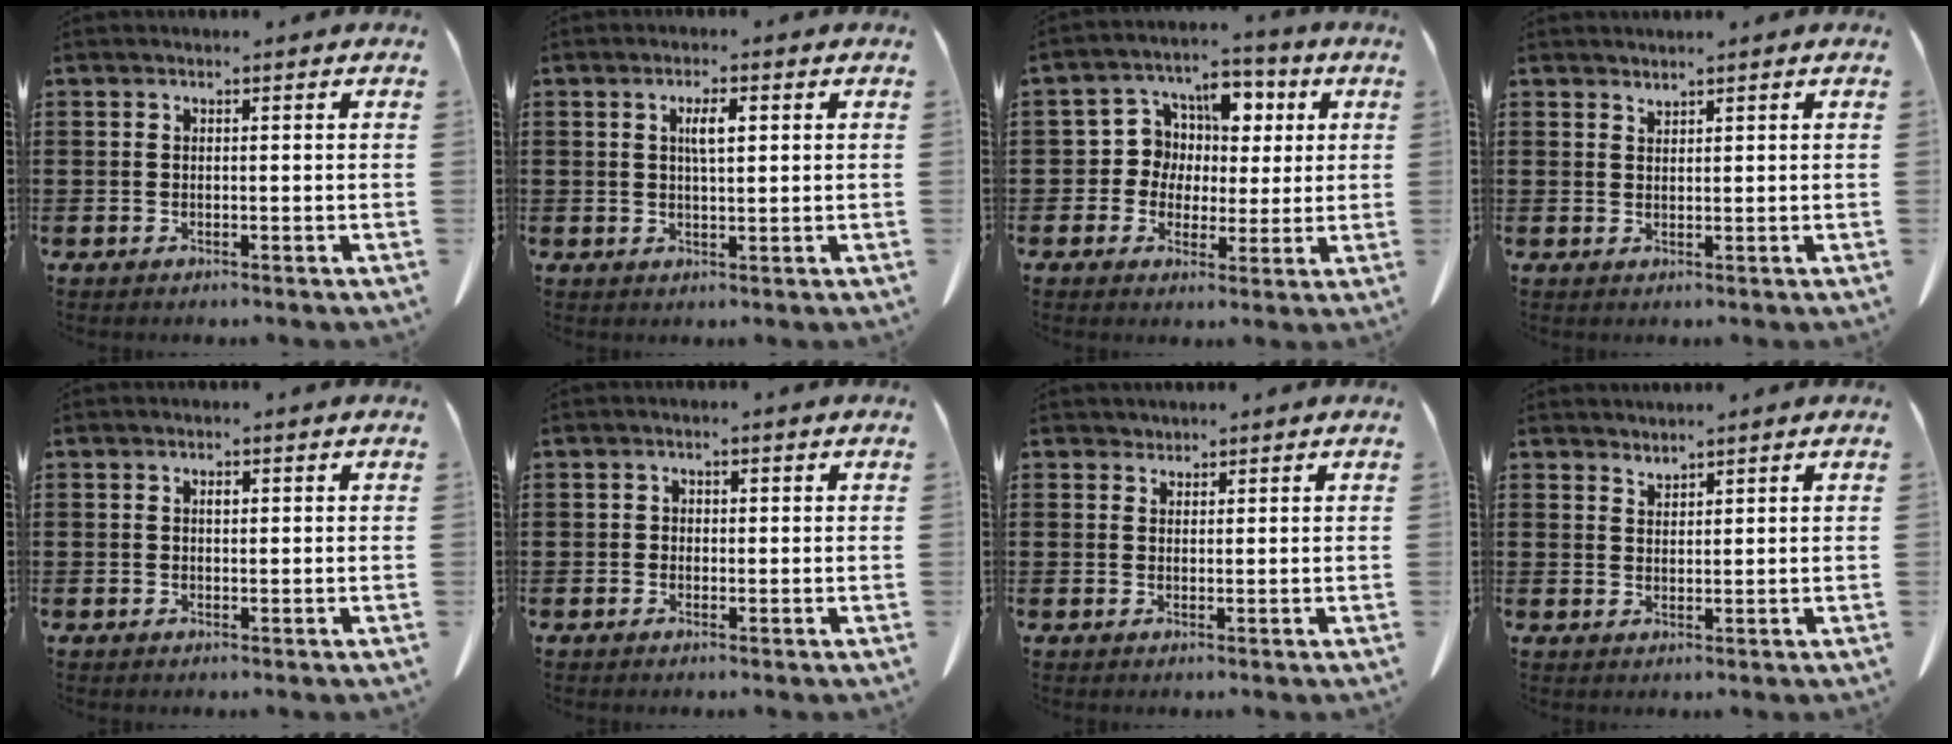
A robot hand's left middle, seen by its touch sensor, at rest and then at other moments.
{"total": 3.2, "force": [0.9, 0.9, 2.9], "torque": [-0.051, 0.004, 0.010]}
{"total": 6.9, "force": [1.8, 6.4, 1.9], "torque": [-0.066, -0.002, 0.028]}
{"total": 1.2, "force": [1.2, 0.0, 0.1], "torque": [-0.004, -0.003, 0.023]}
{"total": 0.9, "force": [0.3, 0.5, 0.6], "torque": [-0.015, 0.002, 0.004]}
{"total": 0.7, "force": [0.0, 0.7, 0.3], "torque": [-0.008, 0.004, -0.001]}
{"total": 1.2, "force": [1.1, 0.5, -0.1], "torque": [-0.002, 0.002, 0.023]}
{"total": 1.7, "force": [1.7, 0.0, -0.1], "torque": [-0.002, -0.001, 0.034]}